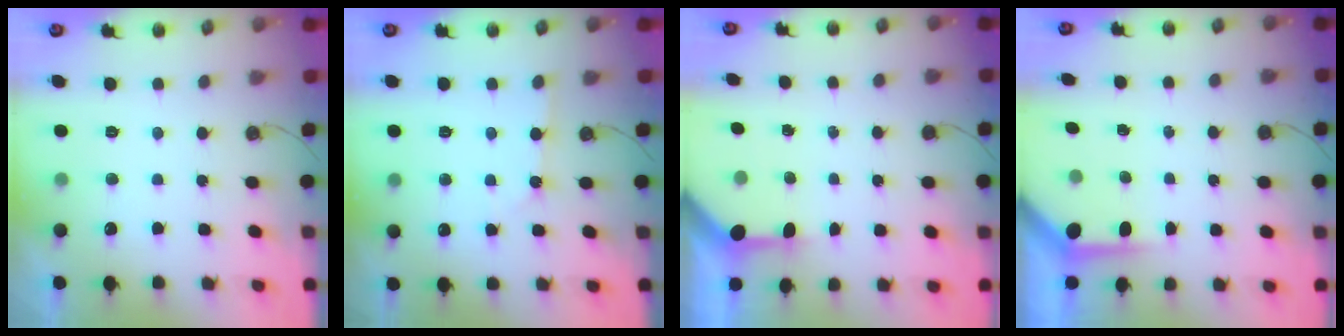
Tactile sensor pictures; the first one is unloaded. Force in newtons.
{"total": 2.2, "press": 2.2, "slide": 0.3}
{"total": 3.2, "press": 3.2, "slide": 0.4}
{"total": 3.9, "press": 3.9, "slide": 0.4}